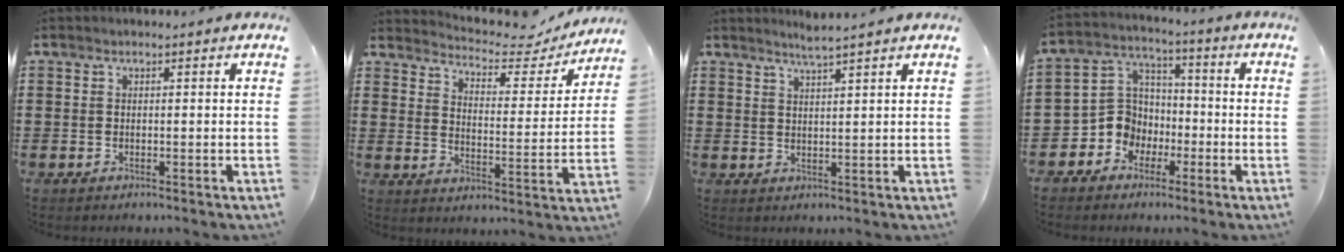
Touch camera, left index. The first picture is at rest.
{"total": 4.5, "force": [4.2, 1.1, 1.0], "torque": [-0.037, -0.032, 0.065]}
{"total": 2.8, "force": [2.5, -0.5, 1.1], "torque": [-0.026, -0.004, 0.047]}
{"total": 7.7, "force": [-2.9, 6.9, 2.0], "torque": [-0.088, 0.007, -0.062]}